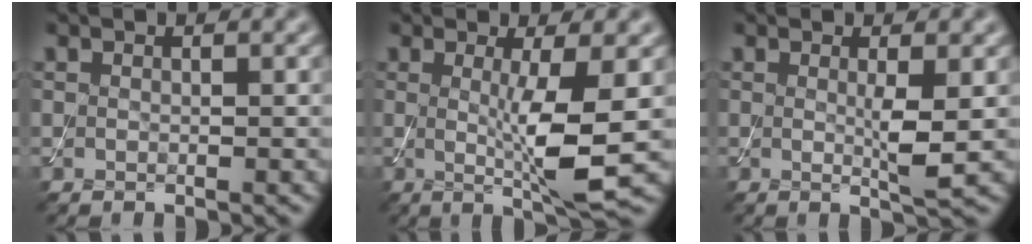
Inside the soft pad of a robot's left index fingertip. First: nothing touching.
{"total": 5.5, "force": [-0.1, 0.7, 5.5], "torque": [-0.095, -0.014, 0.001]}
{"total": 2.3, "force": [0.2, 0.2, 2.3], "torque": [-0.042, -0.009, 0.001]}